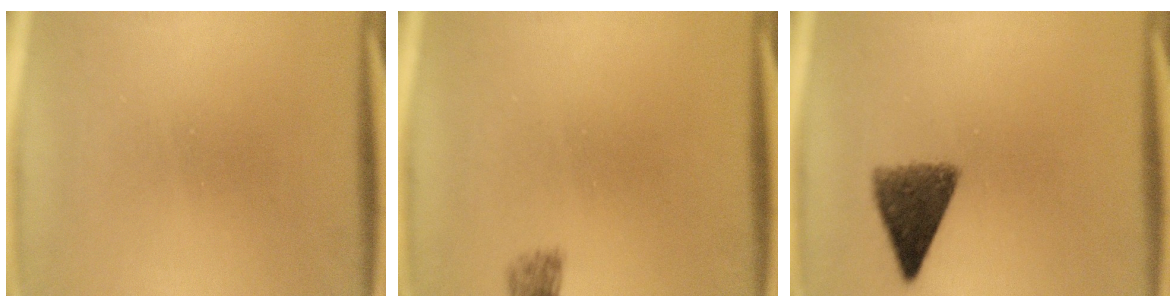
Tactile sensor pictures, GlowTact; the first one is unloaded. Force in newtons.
{"total": 1.2}
{"total": 7.0}